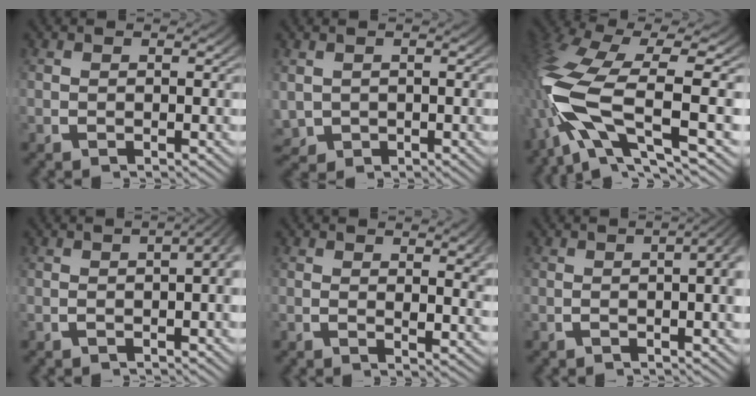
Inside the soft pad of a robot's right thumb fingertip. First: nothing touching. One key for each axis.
{"total": 3.1, "fx": -0.4, "fy": 2.8, "fz": 1.3, "tx": -0.046, "ty": -0.024, "tz": 0.008}
{"total": 12.0, "fx": -1.4, "fy": 6.2, "fz": 10.2, "tx": -0.252, "ty": -0.036, "tz": 0.001}
{"total": 4.3, "fx": 0.0, "fy": 2.0, "fz": 3.8, "tx": -0.035, "ty": 0.022, "tz": -0.018}
{"total": 2.2, "fx": 0.6, "fy": 0.4, "fz": 2.0, "tx": -0.025, "ty": -0.010, "tz": 0.009}
{"total": 4.9, "fx": 0.0, "fy": 2.0, "fz": 4.5, "tx": -0.044, "ty": 0.021, "tz": -0.017}